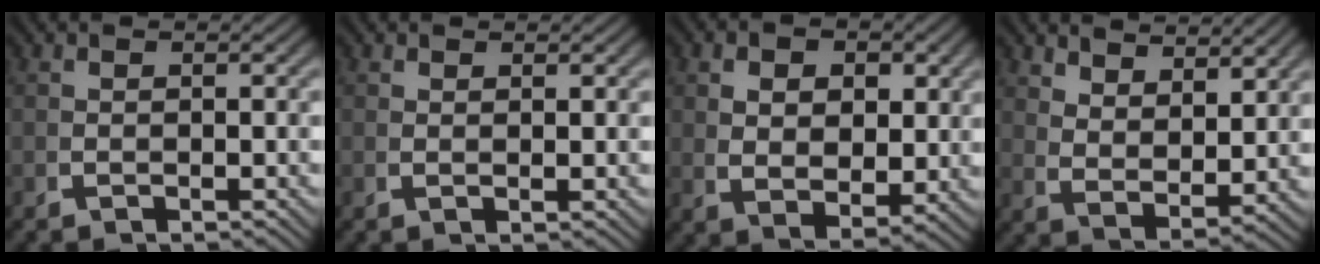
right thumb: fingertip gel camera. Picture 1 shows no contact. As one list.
[{"total": 0.8, "force": [0.6, -0.2, 0.4], "torque": [-0.006, 0.000, 0.013]}, {"total": 4.8, "force": [0.9, 3.2, 3.5], "torque": [-0.059, -0.019, 0.032]}, {"total": 4.3, "force": [2.6, 2.0, 2.9], "torque": [-0.059, -0.016, 0.060]}]